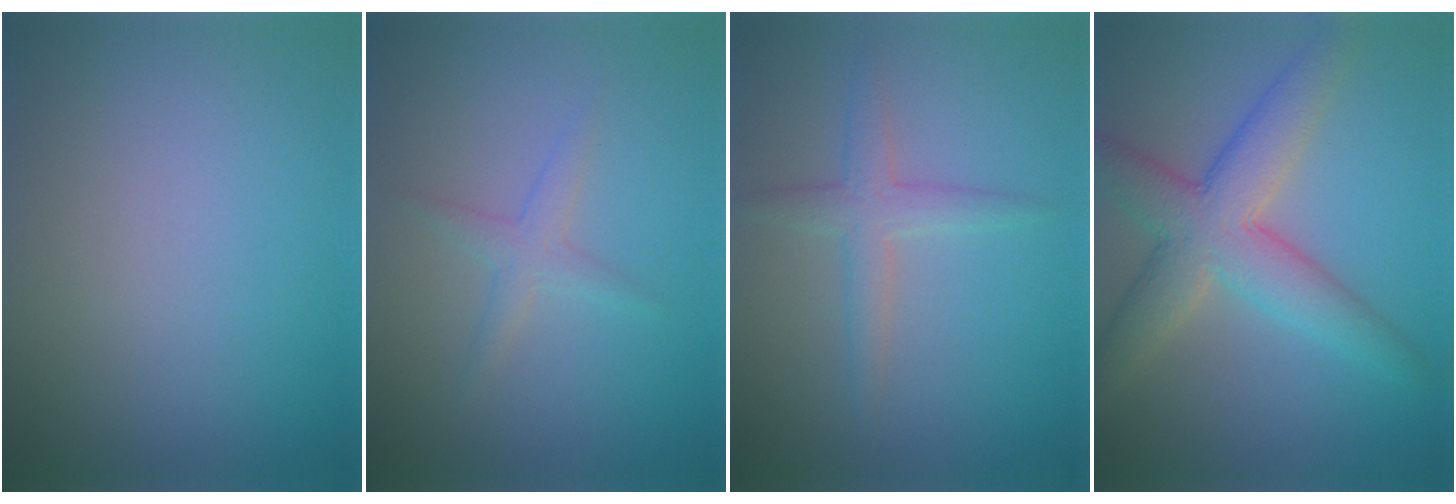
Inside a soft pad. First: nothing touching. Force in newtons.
{"total": 1.7, "press": 1.6, "slide": 0.1}
{"total": 2.5, "press": 2.5, "slide": 0.1}
{"total": 6.9, "press": 6.9, "slide": 0.1}